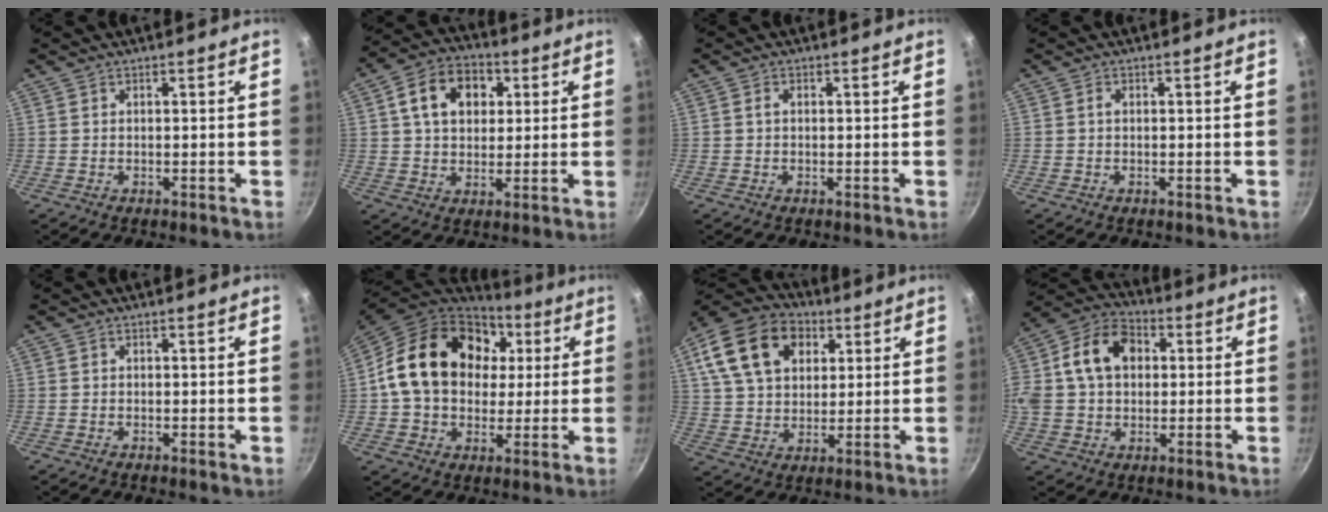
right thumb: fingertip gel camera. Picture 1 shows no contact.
{"total": 12.1, "force": [3.4, 8.9, 7.4], "torque": [-0.099, 0.011, 0.043]}
{"total": 1.0, "force": [0.1, 0.7, 0.7], "torque": [-0.012, 0.005, 0.000]}
{"total": 0.7, "force": [0.0, 0.5, 0.5], "torque": [-0.007, 0.005, -0.001]}
{"total": 0.0}
{"total": 21.4, "force": [4.9, 16.1, 13.3], "torque": [-0.209, 0.013, 0.076]}
{"total": 18.4, "force": [7.1, 12.8, 11.2], "torque": [-0.184, 0.006, 0.117]}
{"total": 16.6, "force": [3.0, 12.4, 10.6], "torque": [-0.186, 0.035, 0.034]}